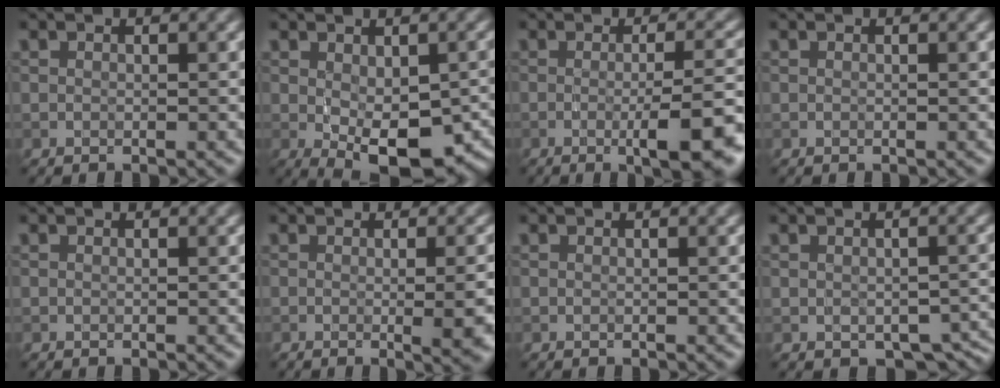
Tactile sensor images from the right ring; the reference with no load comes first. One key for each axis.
{"total": 8.8, "fx": -2.4, "fy": 4.2, "fz": 7.3, "tx": -0.119, "ty": -0.029, "tz": -0.015}
{"total": 7.2, "fx": -1.7, "fy": 1.6, "fz": 6.8, "tx": -0.089, "ty": -0.008, "tz": -0.023}
{"total": 0.0}
{"total": 0.0}
{"total": 4.7, "fx": -0.5, "fy": 1.4, "fz": 4.5, "tx": -0.044, "ty": -0.002, "tz": -0.002}
{"total": 0.0}
{"total": 4.4, "fx": -1.7, "fy": 2.9, "fz": 2.8, "tx": -0.033, "ty": -0.019, "tz": -0.010}